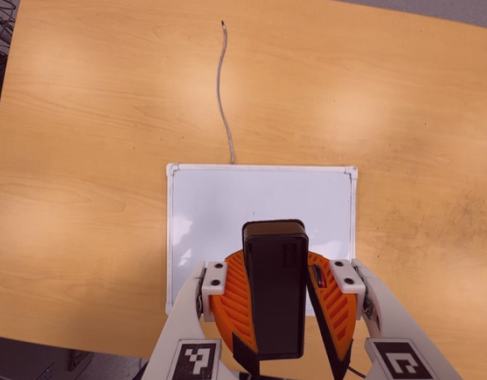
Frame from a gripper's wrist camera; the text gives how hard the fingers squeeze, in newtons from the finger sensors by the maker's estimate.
{"total": 9.3, "left": 9.7, "right": 8.9}